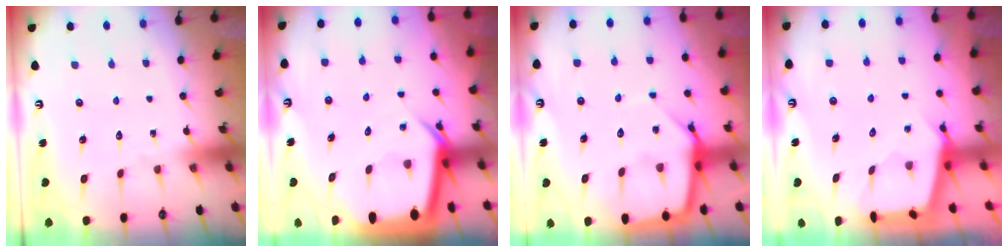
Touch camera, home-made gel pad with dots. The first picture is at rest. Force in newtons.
{"total": 7.0, "press": 7.0, "slide": 0.5}
{"total": 9.4, "press": 9.4, "slide": 0.7}
{"total": 2.7, "press": 2.7, "slide": 0.3}